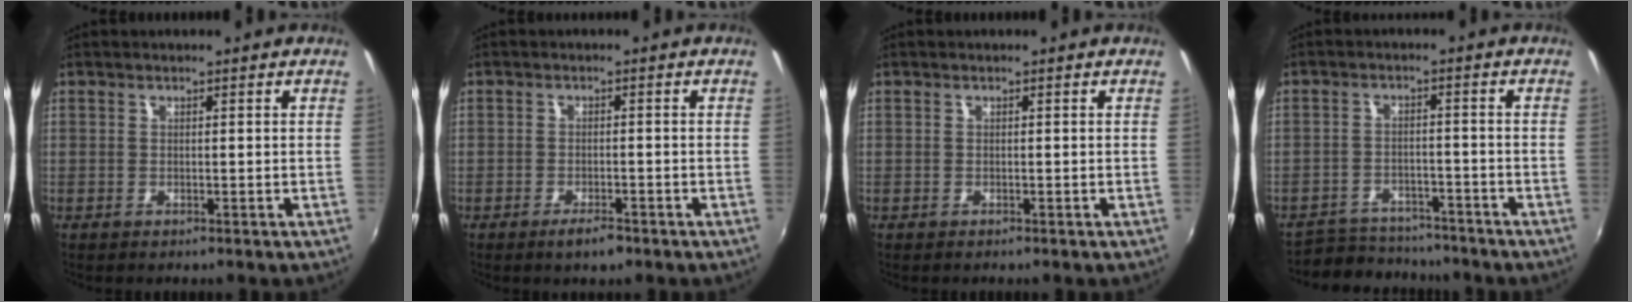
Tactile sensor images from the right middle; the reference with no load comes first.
{"total": 3.0, "force": [-2.2, 0.9, 1.8], "torque": [-0.042, -0.004, -0.040]}
{"total": 0.0}
{"total": 7.0, "force": [-6.7, 1.9, 0.7], "torque": [-0.033, 0.005, -0.109]}